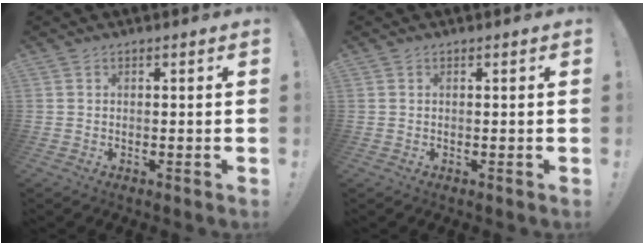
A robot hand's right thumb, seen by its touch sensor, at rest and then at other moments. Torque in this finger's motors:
{"motor_torque": [-0.06, 0.15, 0.08, 0.05, 0.01]}